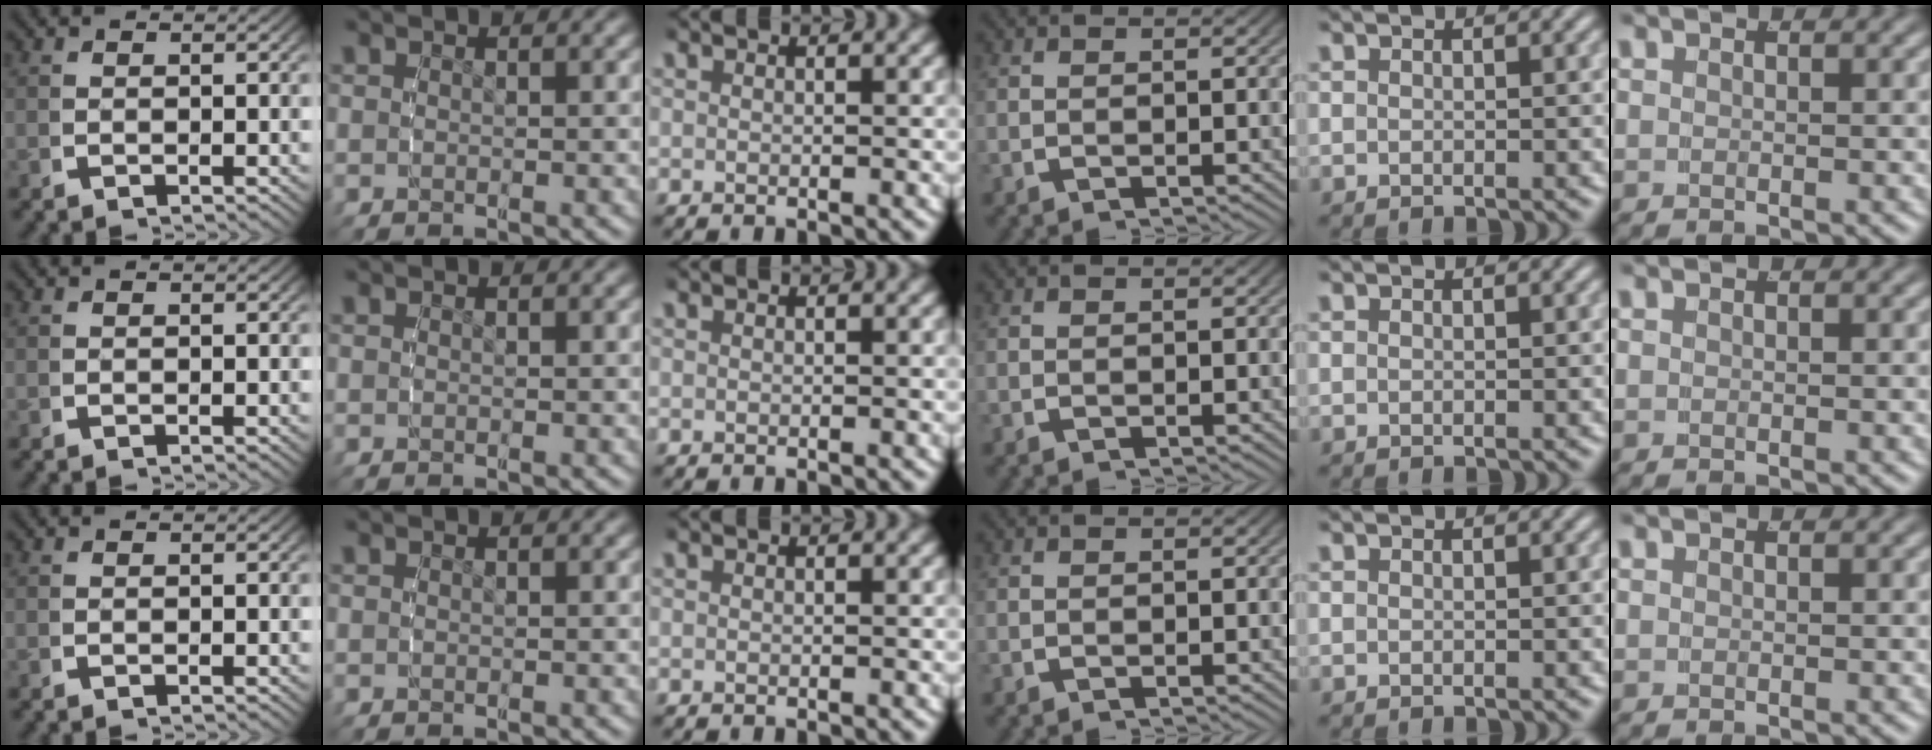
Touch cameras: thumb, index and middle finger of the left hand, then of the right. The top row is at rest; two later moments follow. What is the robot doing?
{"motion": "reach", "object": "jacket"}